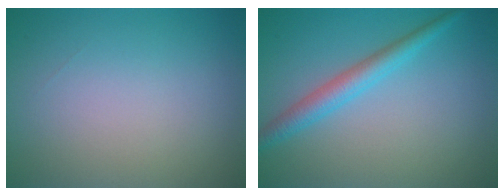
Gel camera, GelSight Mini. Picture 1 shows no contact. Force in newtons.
{"total": 2.9, "press": 2.9, "slide": 0.1}